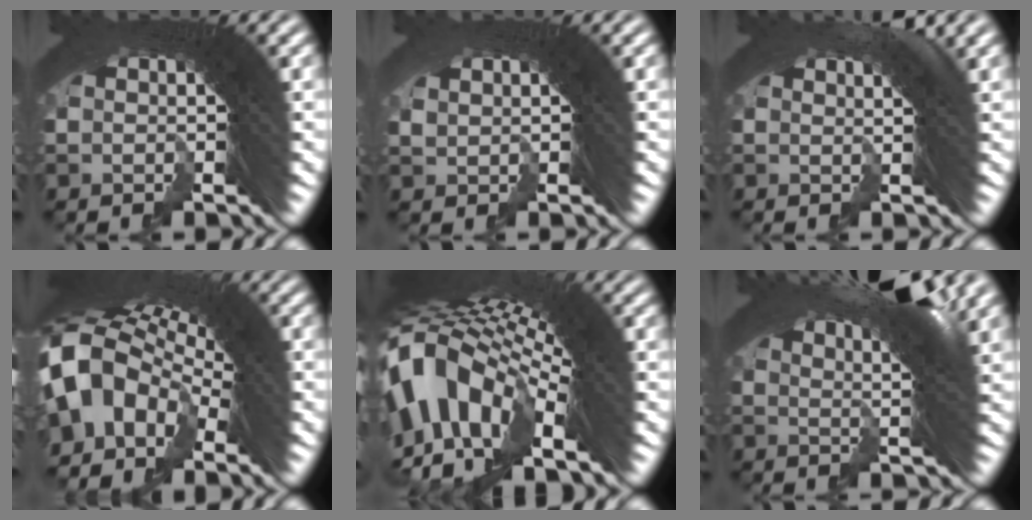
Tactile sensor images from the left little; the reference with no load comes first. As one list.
[{"total": 1.1, "force": [0.7, -0.8, -0.1], "torque": [0.024, 0.008, 0.020]}, {"total": 3.6, "force": [2.5, -0.8, 2.5], "torque": [-0.028, 0.009, 0.039]}, {"total": 10.6, "force": [1.0, 7.4, 7.4], "torque": [-0.147, 0.001, 0.005]}, {"total": 11.8, "force": [0.0, 7.1, 9.4], "torque": [-0.174, 0.000, -0.013]}, {"total": 10.7, "force": [5.8, 2.2, 8.7], "torque": [-0.104, 0.035, 0.077]}]